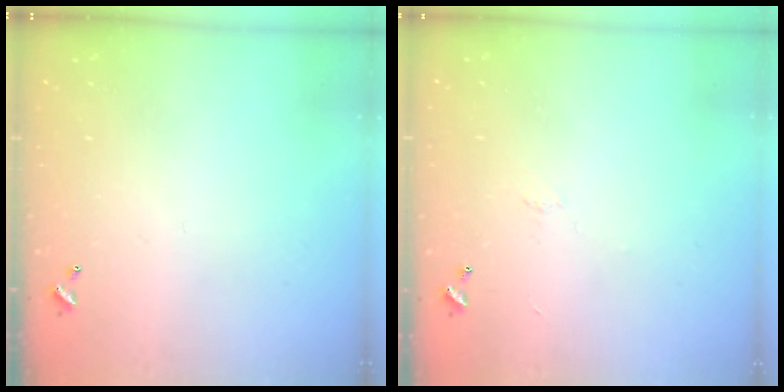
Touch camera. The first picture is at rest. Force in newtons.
{"total": 0.6, "press": 0.4, "slide": 0.5}